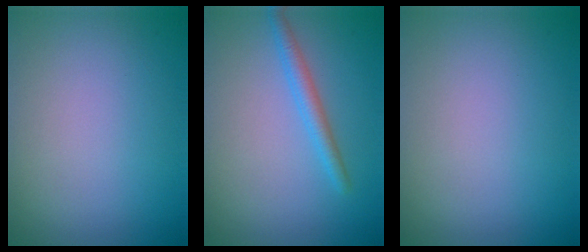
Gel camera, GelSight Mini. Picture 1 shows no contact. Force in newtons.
{"total": 2.0, "press": 2.0, "slide": 0.1}
{"total": 0.0}